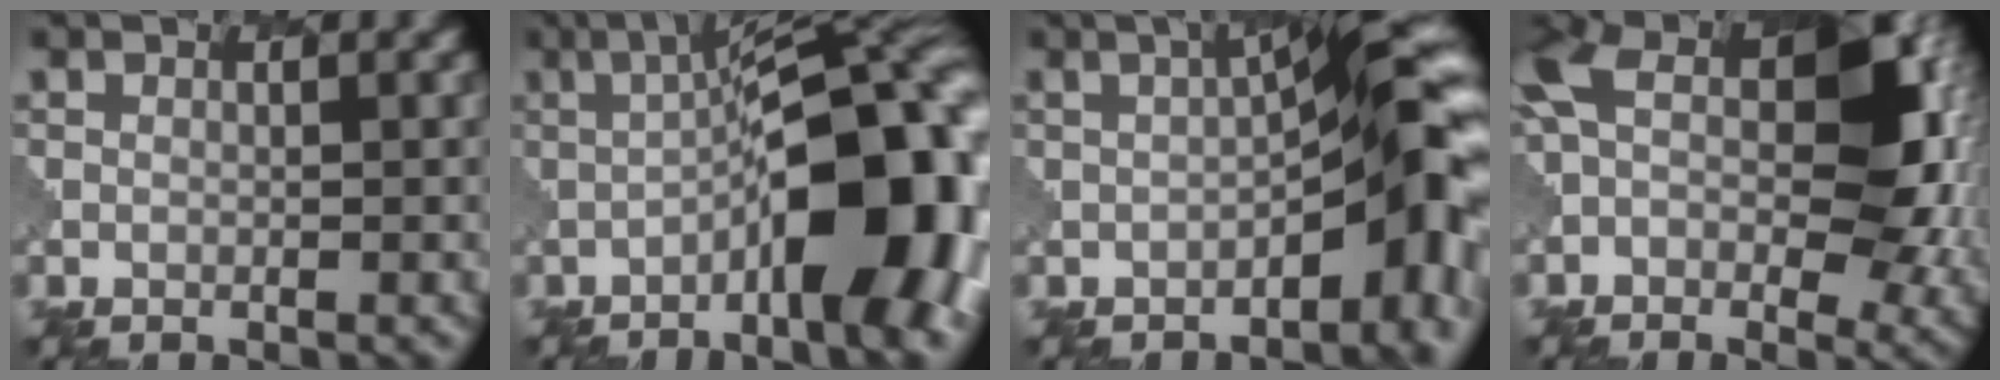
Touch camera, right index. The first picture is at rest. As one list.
[{"total": 15.1, "force": [-3.5, 5.2, 13.7], "torque": [-0.171, 0.017, -0.055]}, {"total": 9.4, "force": [-1.9, 3.0, 8.7], "torque": [-0.103, 0.017, -0.034]}, {"total": 14.4, "force": [0.5, 8.6, 11.5], "torque": [-0.211, 0.001, -0.002]}]